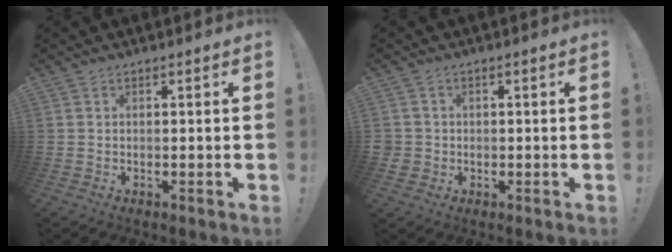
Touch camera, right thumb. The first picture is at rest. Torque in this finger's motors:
{"motor_torque": [-0.20, 0.22, 0.10, -0.12, 0.10]}